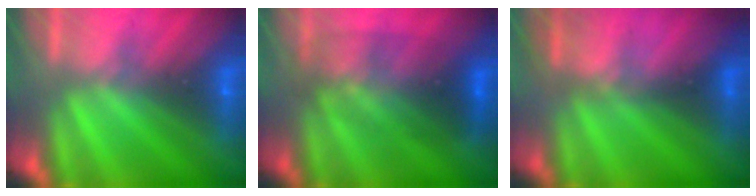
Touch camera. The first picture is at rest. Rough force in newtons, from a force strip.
{"total": 3.0}
{"total": 2.8}